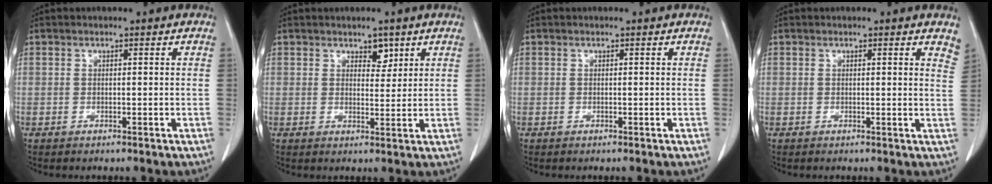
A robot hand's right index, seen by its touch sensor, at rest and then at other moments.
{"total": 2.8, "force": [1.8, 1.5, 1.4], "torque": [-0.013, -0.002, 0.030]}
{"total": 0.0}
{"total": 4.0, "force": [3.6, 0.8, 1.4], "torque": [-0.004, -0.014, 0.019]}